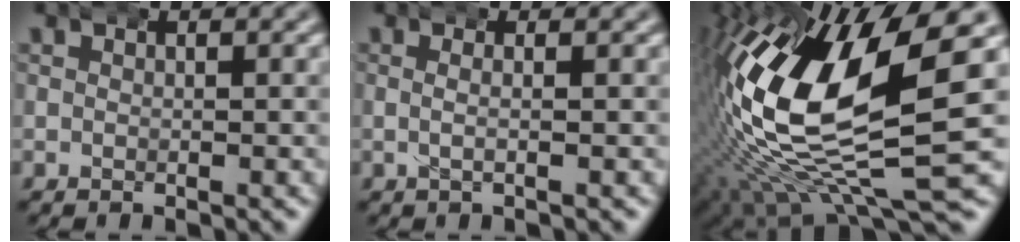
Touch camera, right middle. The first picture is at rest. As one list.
[{"total": 1.2, "force": [-0.1, -0.1, 1.2], "torque": [-0.021, 0.005, -0.004]}, {"total": 18.1, "force": [0.5, 8.2, 16.1], "torque": [-0.289, -0.012, 0.023]}]